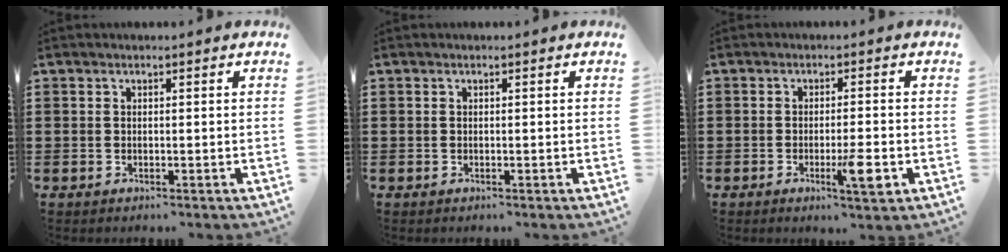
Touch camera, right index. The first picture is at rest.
{"total": 0.0}
{"total": 5.4, "force": [-2.0, 0.7, 5.0], "torque": [-0.092, -0.014, -0.034]}